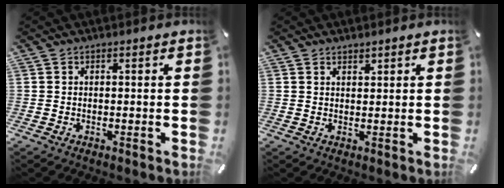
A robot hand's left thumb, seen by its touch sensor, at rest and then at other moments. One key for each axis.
{"total": 1.4, "fx": 1.3, "fy": 0.7, "fz": 0.1, "tx": 0.008, "ty": -0.005, "tz": 0.023}